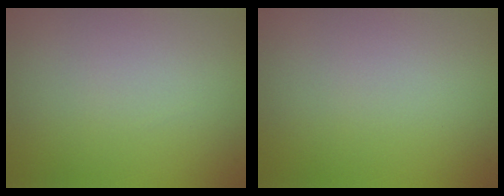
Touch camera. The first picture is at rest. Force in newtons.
{"total": 0.0}